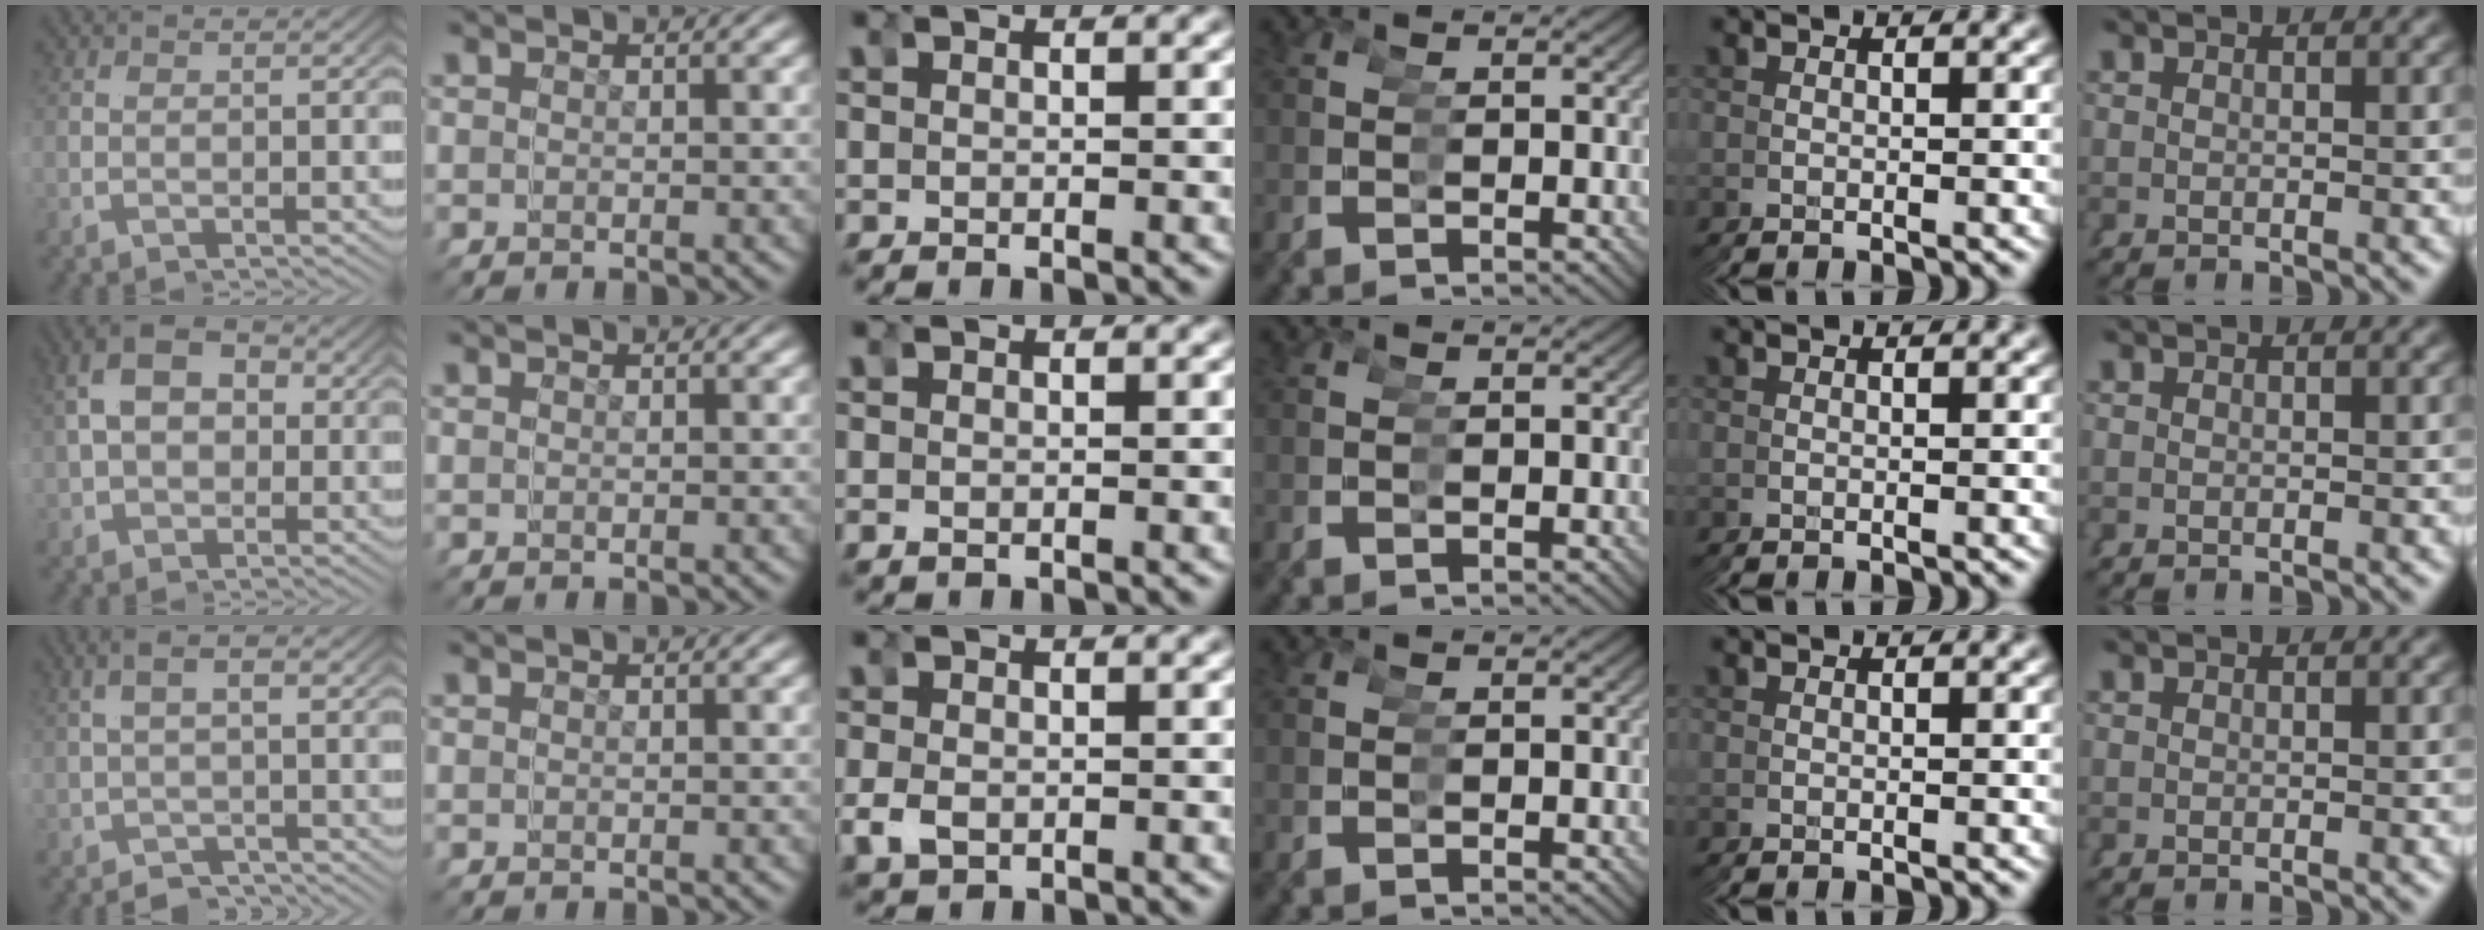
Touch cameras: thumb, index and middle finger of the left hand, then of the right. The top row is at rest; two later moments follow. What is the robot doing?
{"motion": "grasp_and_lifting", "object": "bandage"}